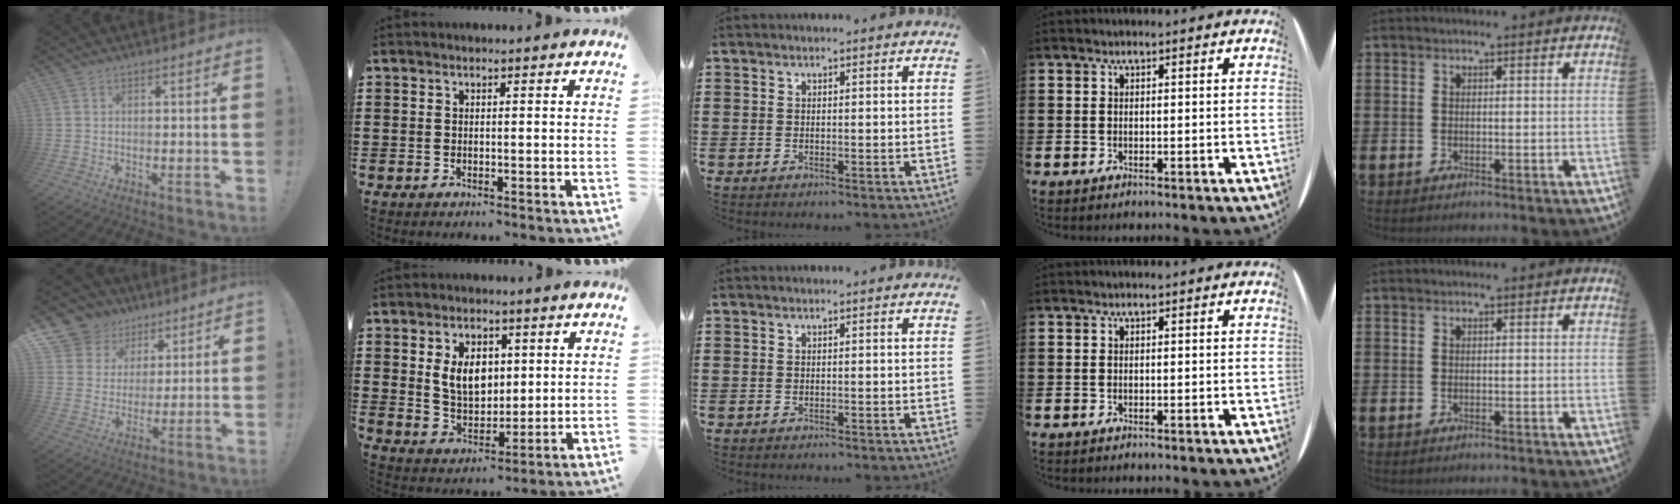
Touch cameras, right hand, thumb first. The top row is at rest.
{"thumb": {"total": 11.0, "force": [6.6, 8.5, 2.0], "torque": [-0.035, -0.052, 0.138]}, "index": {"total": 7.1, "force": [1.8, 4.7, 5.0], "torque": [-0.103, 0.006, 0.026]}}